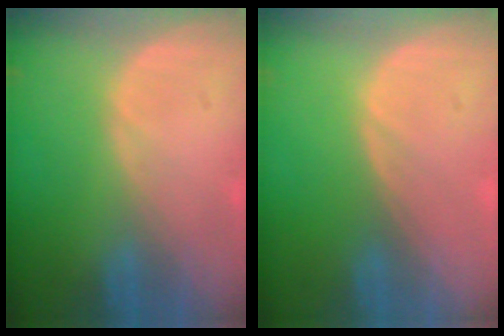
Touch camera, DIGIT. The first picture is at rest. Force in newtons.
{"total": 0.0}